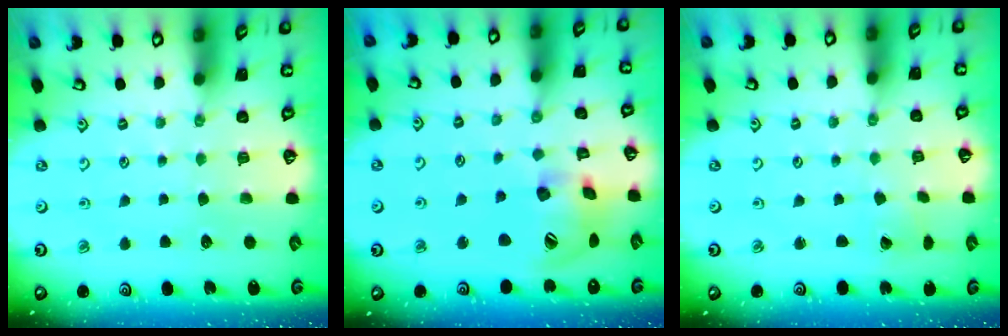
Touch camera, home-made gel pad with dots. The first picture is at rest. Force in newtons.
{"total": 18.1, "press": 17.9, "slide": 2.4}
{"total": 0.7, "press": 0.7, "slide": 0.1}